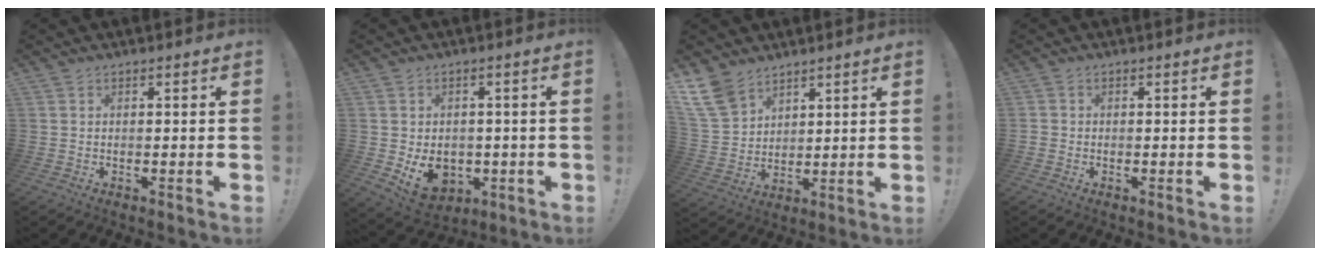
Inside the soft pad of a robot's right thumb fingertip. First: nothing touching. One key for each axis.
{"total": 8.9, "fx": -1.3, "fy": 7.4, "fz": 4.7, "tx": -0.065, "ty": 0.006, "tz": -0.015}
{"total": 11.6, "fx": 8.1, "fy": 7.2, "fz": 4.3, "tx": -0.084, "ty": -0.047, "tz": 0.165}
{"total": 0.9, "fx": -0.5, "fy": 0.8, "fz": 0.2, "tx": -0.003, "ty": 0.003, "tz": -0.008}